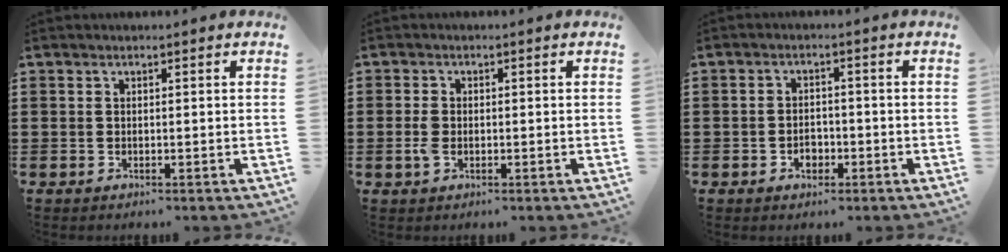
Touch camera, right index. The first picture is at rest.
{"total": 2.3, "force": [-0.6, 1.5, 1.6], "torque": [-0.046, -0.003, -0.016]}
{"total": 2.5, "force": [-1.1, 1.7, 1.4], "torque": [-0.028, 0.001, -0.022]}